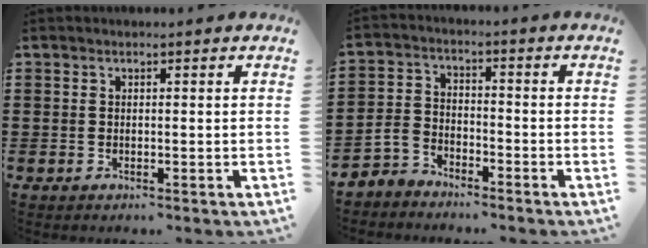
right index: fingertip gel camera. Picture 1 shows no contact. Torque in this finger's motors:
{"motor_torque": [2.14, 0.00, 0.06, 0.00]}